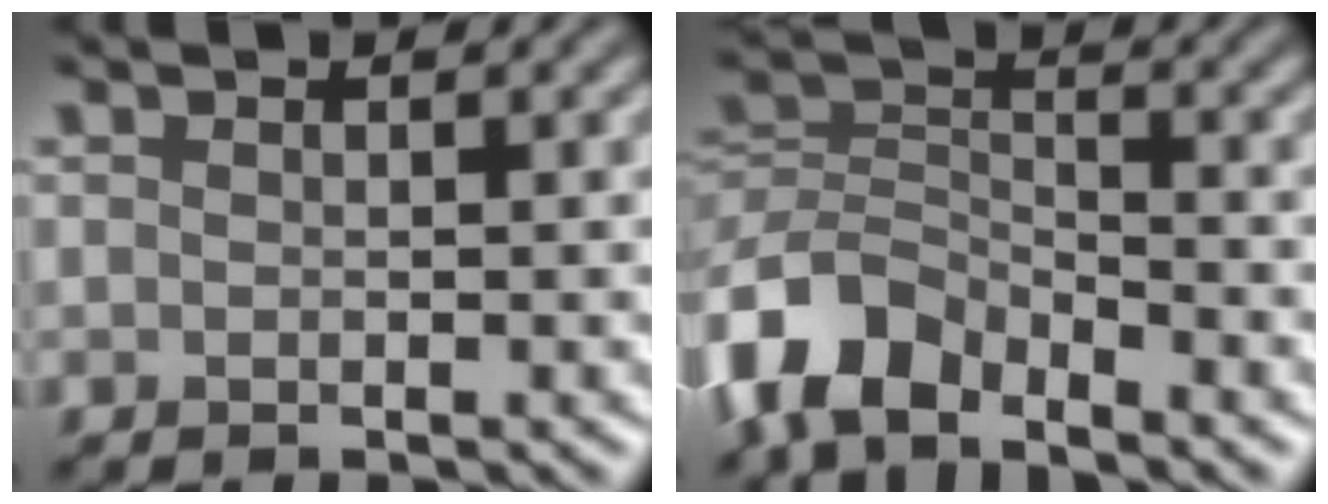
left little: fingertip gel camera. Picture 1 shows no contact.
{"total": 6.9, "force": [-5.2, 3.4, 3.1], "torque": [-0.056, -0.002, -0.117]}